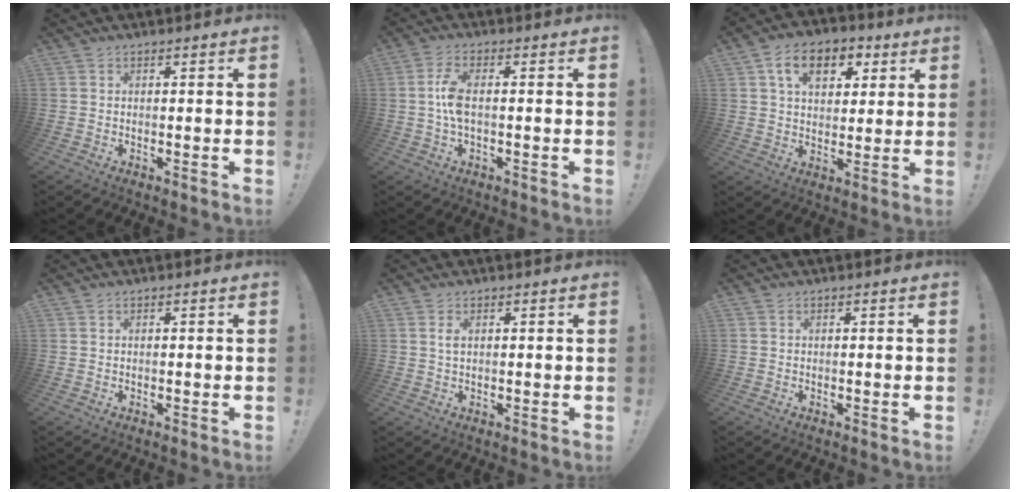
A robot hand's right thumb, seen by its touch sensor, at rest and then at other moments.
{"total": 6.9, "force": [-0.4, 2.3, 6.5], "torque": [-0.130, -0.004, -0.010]}
{"total": 12.1, "force": [5.3, 8.1, 7.3], "torque": [-0.104, -0.011, 0.098]}
{"total": 0.0}
{"total": 1.4, "force": [0.5, 0.6, 1.1], "torque": [-0.016, -0.001, 0.006]}
{"total": 0.5, "force": [0.1, 0.5, -0.1], "torque": [0.001, 0.001, 0.002]}